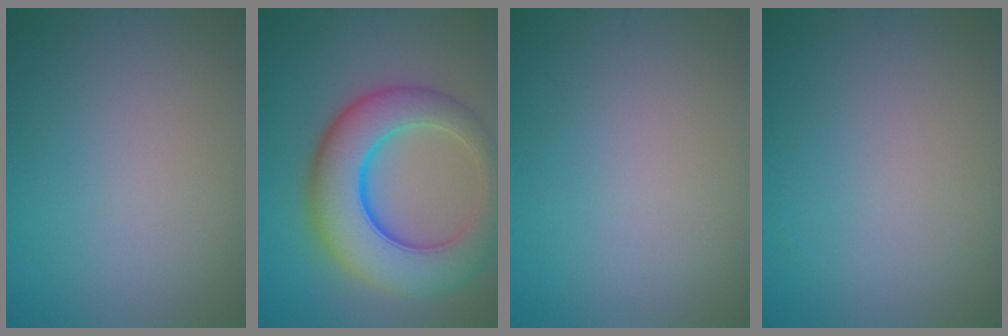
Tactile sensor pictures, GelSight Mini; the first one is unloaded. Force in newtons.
{"total": 10.1, "press": 10.1, "slide": 0.4}
{"total": 0.0}
{"total": 0.0}